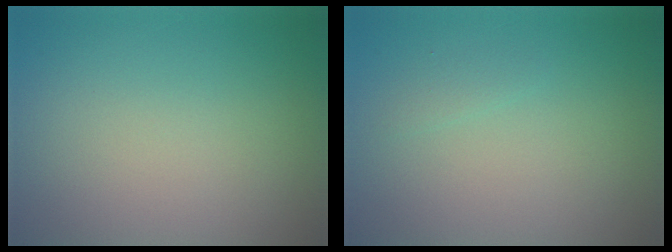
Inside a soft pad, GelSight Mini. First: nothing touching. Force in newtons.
{"total": 0.6, "press": 0.6, "slide": 0.0}